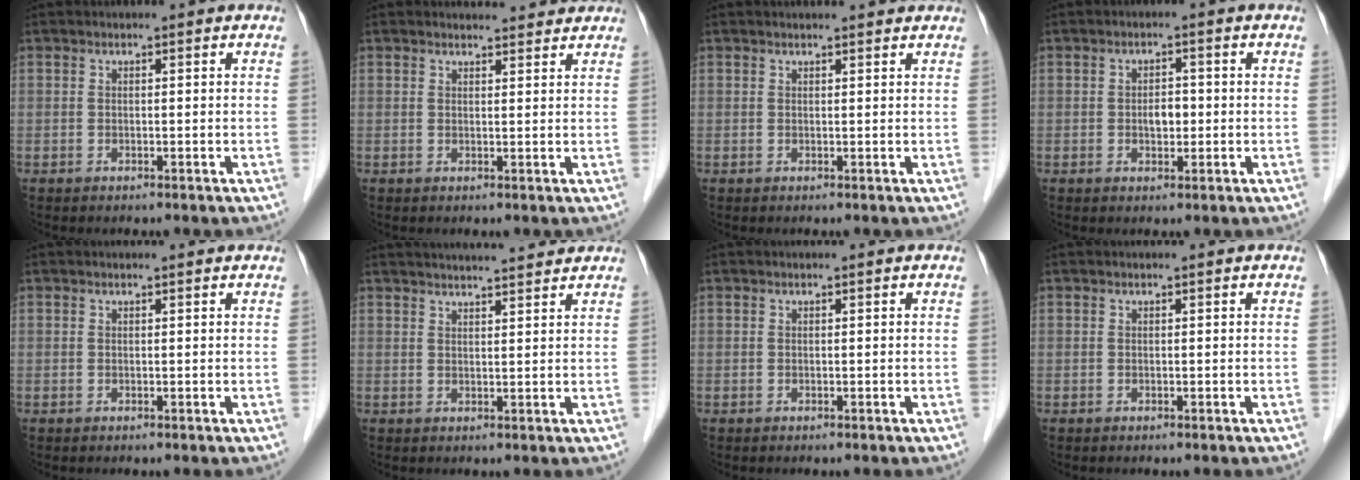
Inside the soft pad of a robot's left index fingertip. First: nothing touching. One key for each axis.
{"total": 3.6, "fx": 3.5, "fy": 0.8, "fz": 0.3, "tx": -0.008, "ty": 0.008, "tz": 0.040}
{"total": 3.3, "fx": 3.2, "fy": 0.4, "fz": 0.8, "tx": -0.014, "ty": 0.013, "tz": 0.035}
{"total": 2.5, "fx": -0.3, "fy": 1.5, "fz": 2.0, "tx": -0.033, "ty": 0.004, "tz": -0.003}
{"total": 0.9, "fx": 0.8, "fy": 0.0, "fz": 0.2, "tx": -0.011, "ty": 0.004, "tz": 0.009}
{"total": 9.2, "fx": 8.7, "fy": 0.2, "fz": 3.0, "tx": -0.046, "ty": 0.023, "tz": 0.114}
{"total": 0.0}
{"total": 0.0}